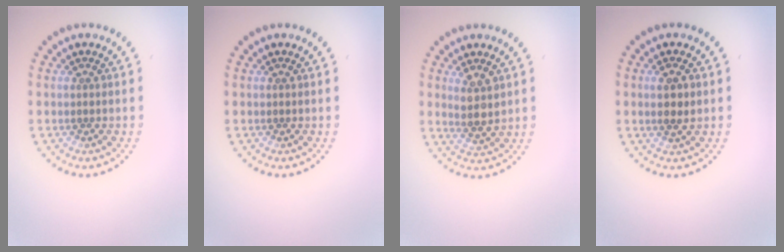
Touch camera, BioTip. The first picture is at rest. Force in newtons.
{"total": 0.0}
{"total": 2.5, "press": 2.3, "slide": 1.0}
{"total": 2.1, "press": 2.0, "slide": 0.7}